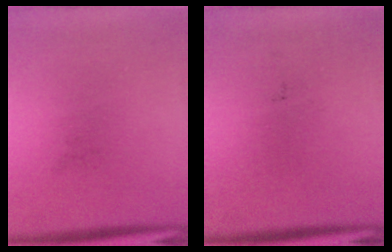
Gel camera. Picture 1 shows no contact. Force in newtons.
{"total": 0.0}